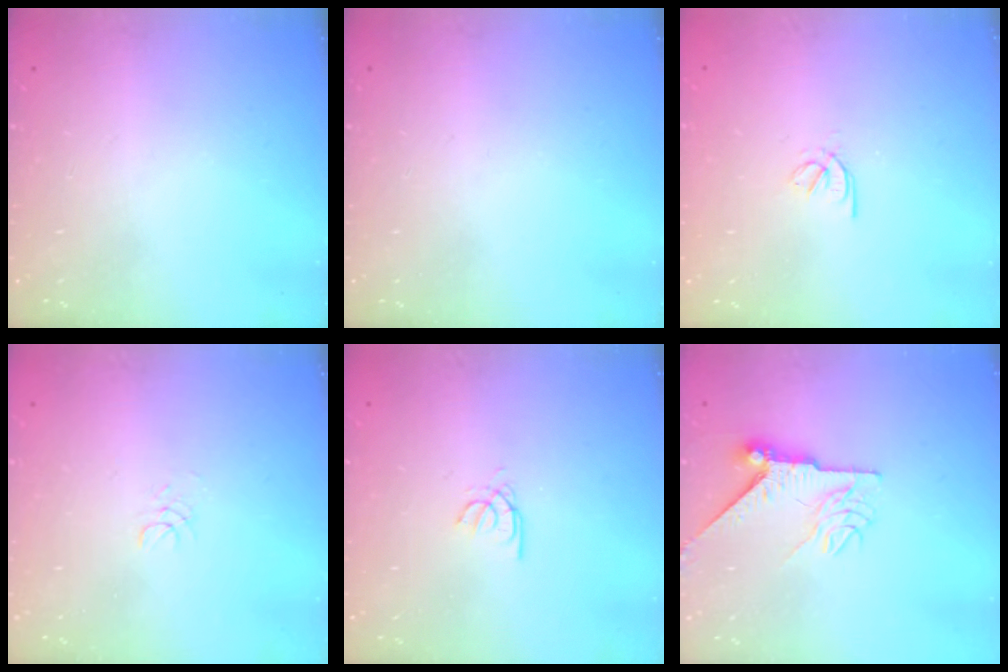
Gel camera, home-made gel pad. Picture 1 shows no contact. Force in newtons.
{"total": 0.0}
{"total": 2.2, "press": 2.2, "slide": 0.5}
{"total": 1.7, "press": 1.7, "slide": 0.2}
{"total": 2.4, "press": 2.4, "slide": 0.3}
{"total": 8.4, "press": 8.4, "slide": 0.5}